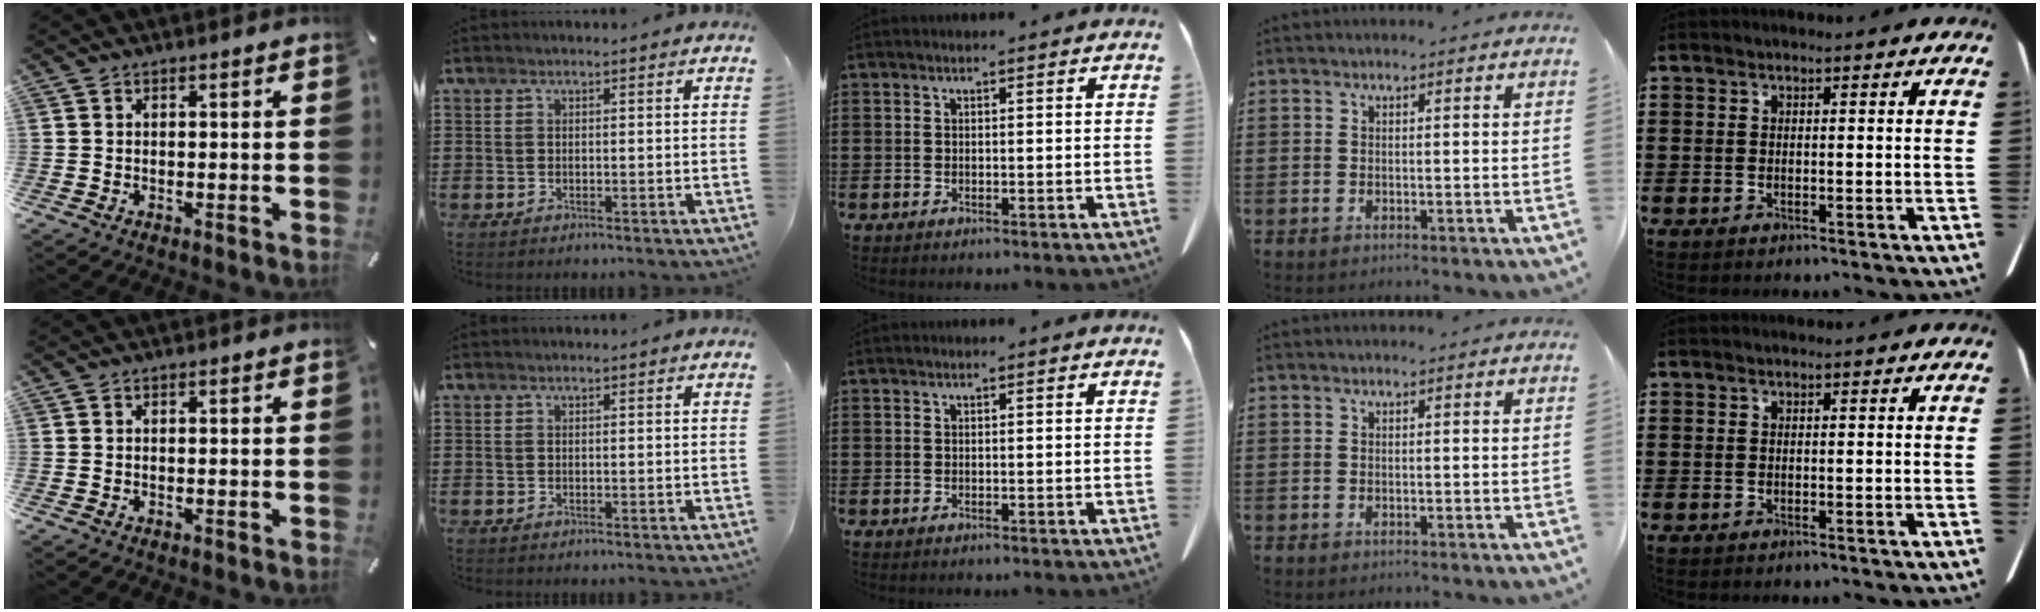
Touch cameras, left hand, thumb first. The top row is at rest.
{}